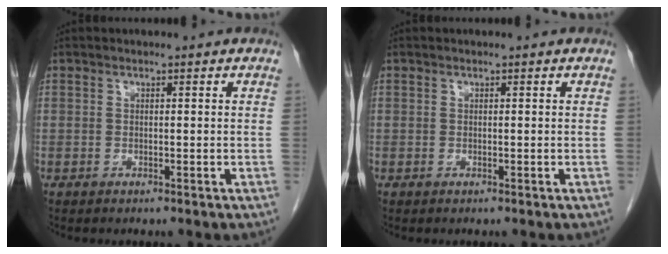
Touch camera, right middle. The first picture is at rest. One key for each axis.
{"total": 0.0}